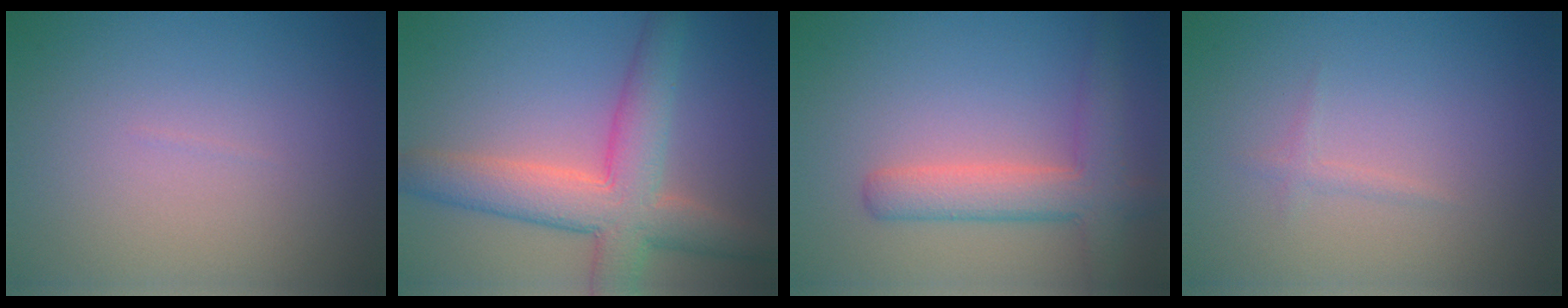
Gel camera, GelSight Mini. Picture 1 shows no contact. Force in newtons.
{"total": 7.2, "press": 7.2, "slide": 0.4}
{"total": 4.3, "press": 4.3, "slide": 0.3}
{"total": 0.7, "press": 0.7, "slide": 0.0}